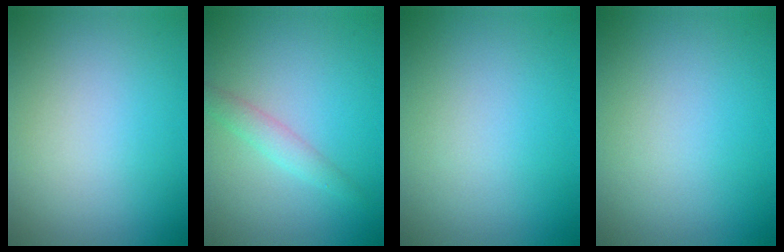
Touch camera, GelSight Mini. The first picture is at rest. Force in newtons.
{"total": 1.9, "press": 1.9, "slide": 0.1}
{"total": 0.0}
{"total": 0.0}